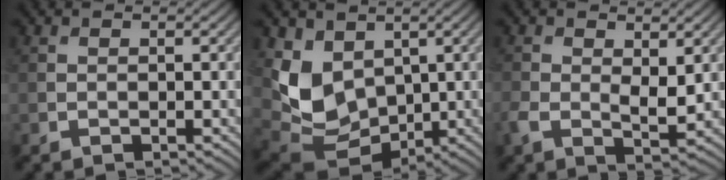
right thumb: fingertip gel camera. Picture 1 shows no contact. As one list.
[{"total": 9.0, "force": [1.9, 7.0, 5.4], "torque": [-0.145, -0.022, 0.043]}, {"total": 5.2, "force": [0.3, 3.0, 4.3], "torque": [-0.097, -0.008, 0.006]}]